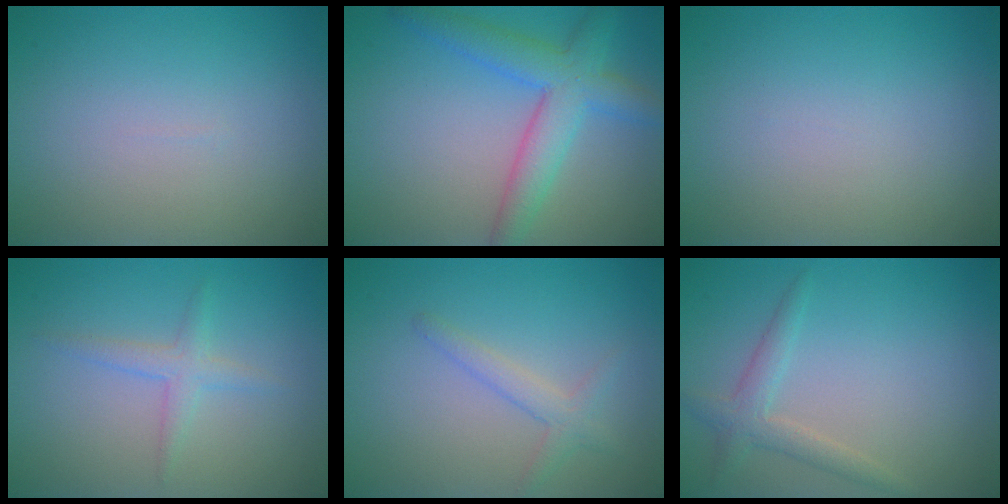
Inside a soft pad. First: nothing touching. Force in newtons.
{"total": 5.1, "press": 5.1, "slide": 0.2}
{"total": 0.0}
{"total": 1.8, "press": 1.8, "slide": 0.1}
{"total": 1.9, "press": 1.9, "slide": 0.1}
{"total": 2.1, "press": 2.1, "slide": 0.0}